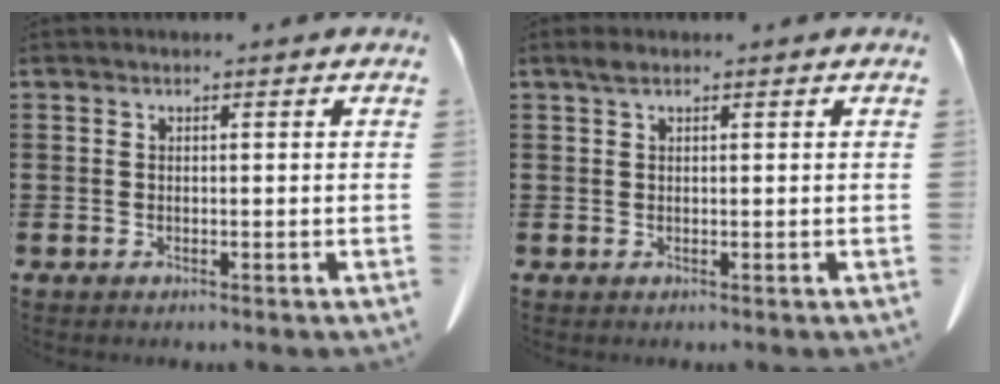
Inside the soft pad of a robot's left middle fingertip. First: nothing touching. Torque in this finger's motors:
{"motor_torque": [0.20, 0.05, 0.05, 0.02]}